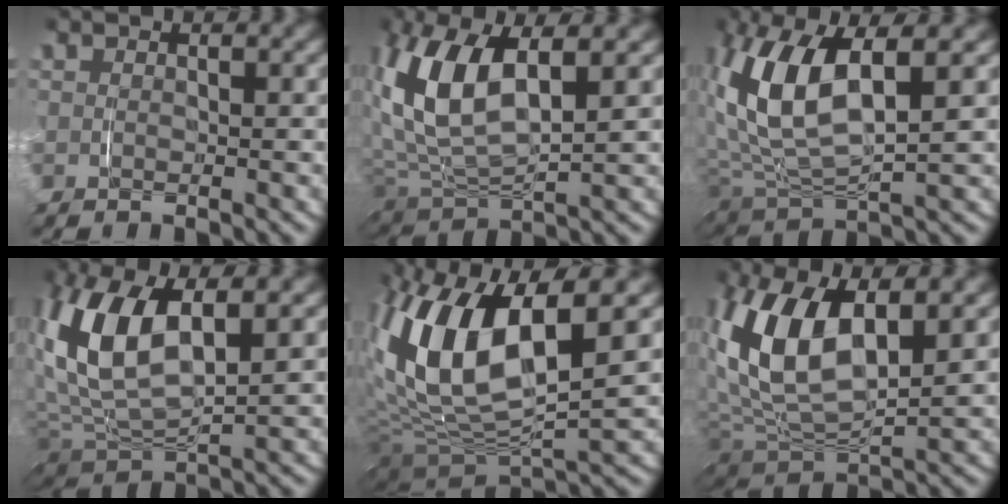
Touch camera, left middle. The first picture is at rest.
{"total": 9.1, "force": [2.4, 4.9, 7.2], "torque": [-0.180, 0.005, 0.047]}
{"total": 9.5, "force": [2.2, 5.0, 7.8], "torque": [-0.183, 0.004, 0.044]}
{"total": 10.0, "force": [2.6, 5.5, 7.9], "torque": [-0.195, 0.003, 0.051]}
{"total": 13.6, "force": [1.8, 7.7, 11.0], "torque": [-0.237, -0.011, 0.034]}
{"total": 10.5, "force": [2.7, 5.8, 8.4], "torque": [-0.199, 0.004, 0.050]}